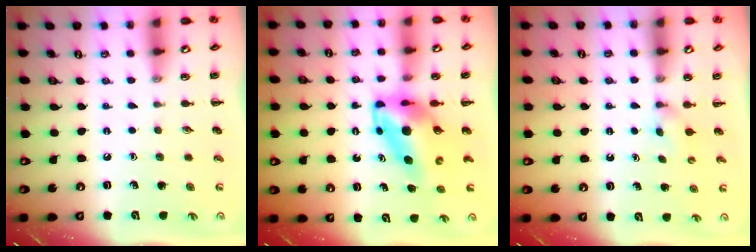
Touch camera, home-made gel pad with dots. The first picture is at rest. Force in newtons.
{"total": 7.6, "press": 7.3, "slide": 2.0}
{"total": 2.3, "press": 2.1, "slide": 0.9}